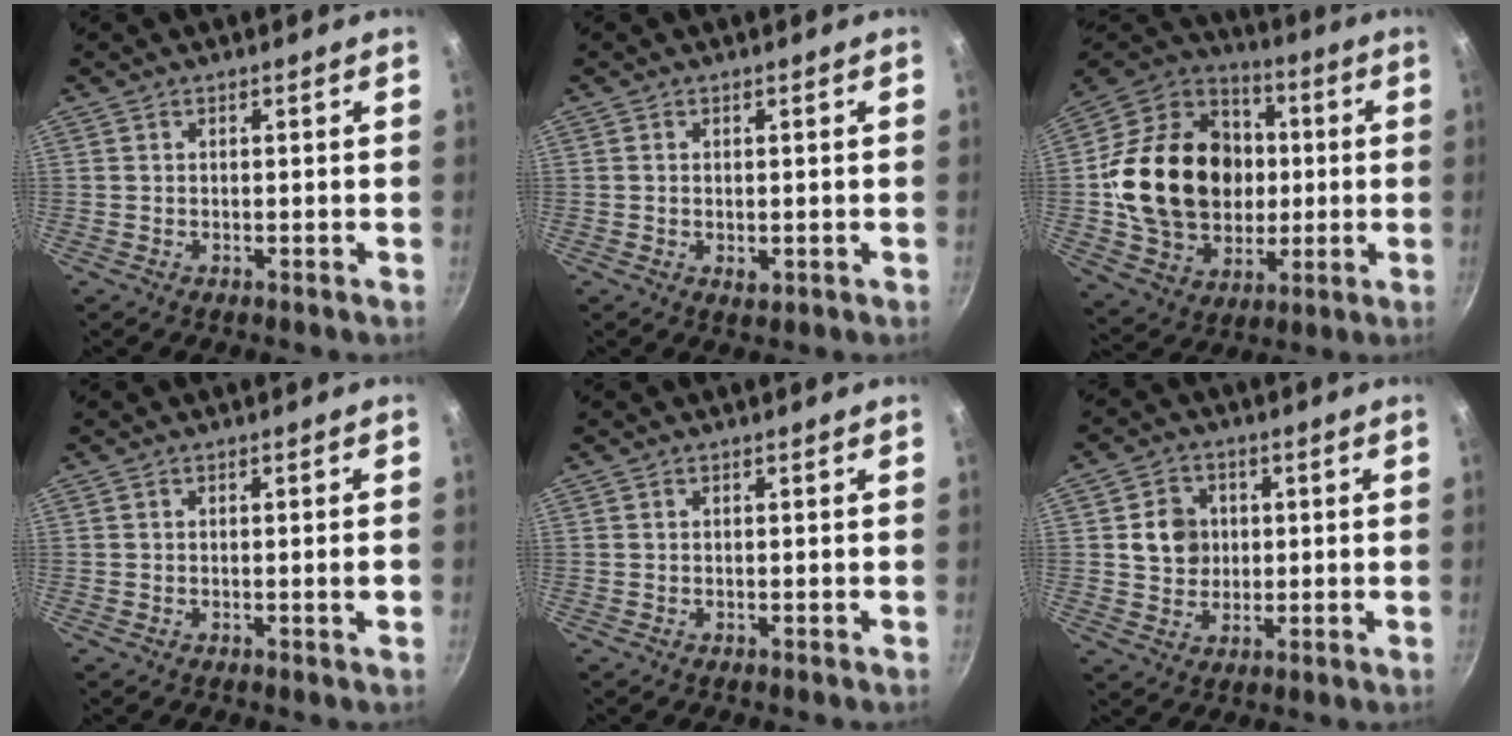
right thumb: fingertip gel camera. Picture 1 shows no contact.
{"total": 1.7, "force": [-0.2, 1.1, 1.3], "torque": [-0.020, -0.004, -0.002]}
{"total": 25.4, "force": [0.7, 20.4, 15.2], "torque": [-0.232, 0.025, 0.021]}
{"total": 1.6, "force": [-0.3, 0.1, 1.6], "torque": [-0.022, 0.002, -0.005]}
{"total": 0.0}
{"total": 7.1, "force": [1.1, 6.3, 3.1], "torque": [-0.022, 0.004, 0.018]}